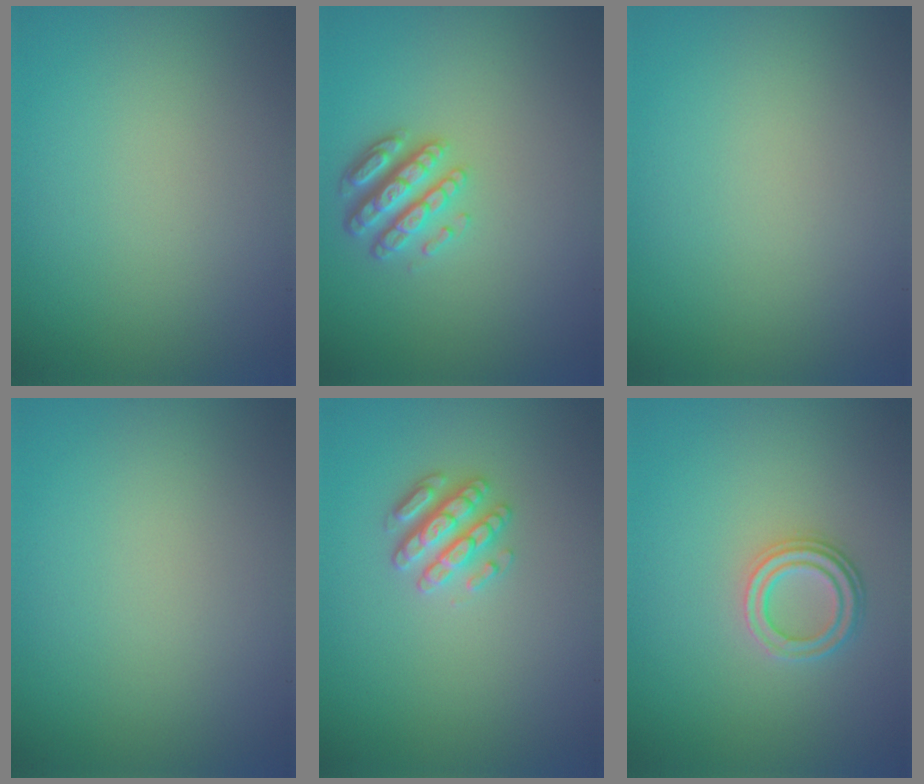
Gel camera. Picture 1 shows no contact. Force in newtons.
{"total": 3.3, "press": 3.0, "slide": 1.4}
{"total": 0.0}
{"total": 0.0}
{"total": 2.8, "press": 2.7, "slide": 0.6}
{"total": 2.8, "press": 2.3, "slide": 1.6}